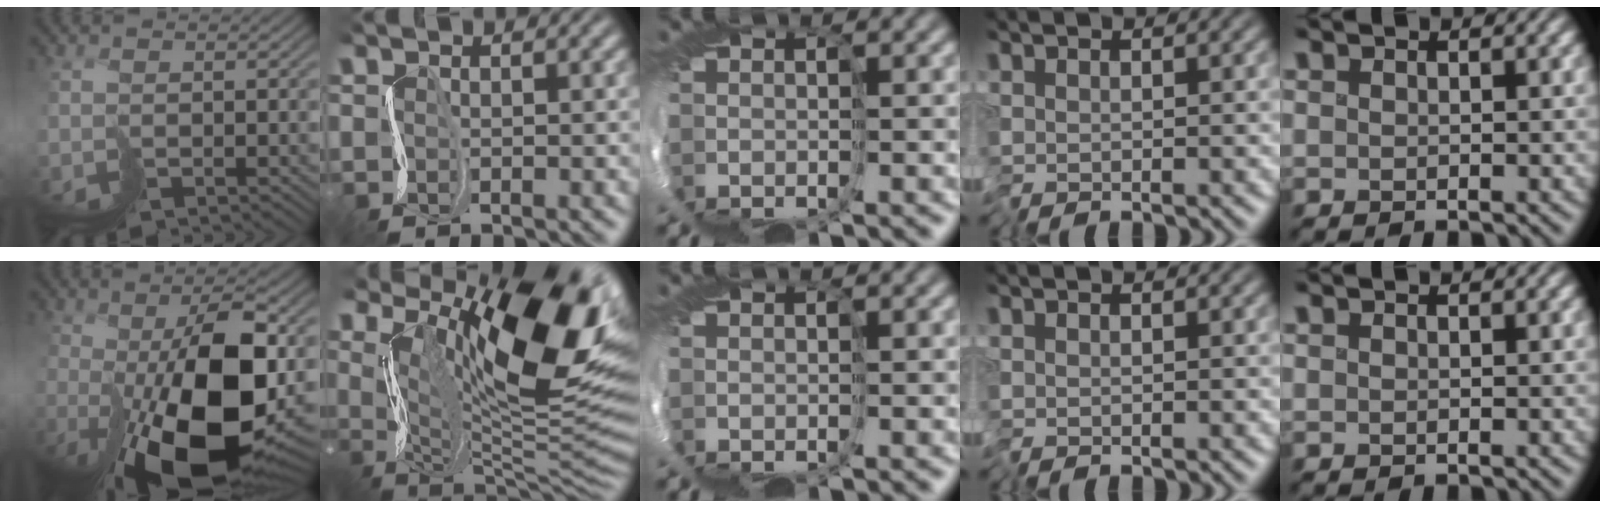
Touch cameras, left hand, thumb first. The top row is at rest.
{"thumb": {"total": 16.5, "force": [-2.4, 6.8, 14.8], "torque": [-0.220, -0.018, -0.027]}, "index": {"total": 14.5, "force": [6.5, 5.8, 11.7], "torque": [-0.166, -0.001, 0.110]}}